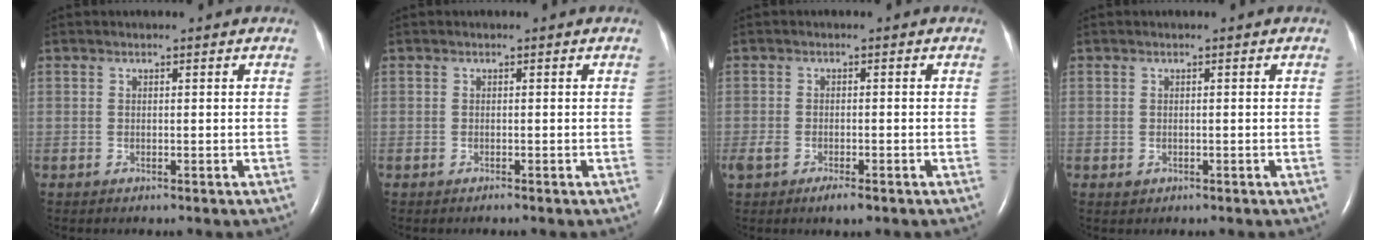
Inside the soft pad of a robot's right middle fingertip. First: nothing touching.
{"total": 0.0}
{"total": 3.8, "force": [-2.4, 1.3, 2.6], "torque": [-0.053, -0.007, -0.038]}
{"total": 0.6, "force": [-0.2, 0.6, 0.2], "torque": [-0.007, 0.000, 0.000]}